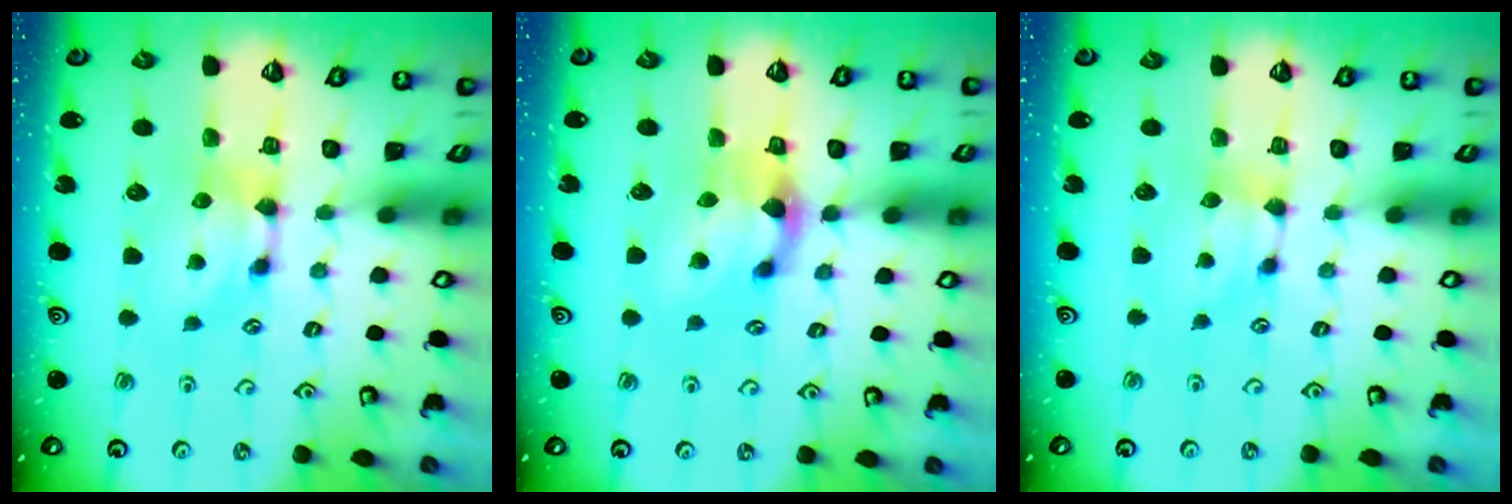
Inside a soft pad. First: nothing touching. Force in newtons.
{"total": 2.8, "press": 2.2, "slide": 1.7}
{"total": 0.6, "press": 0.6, "slide": 0.3}